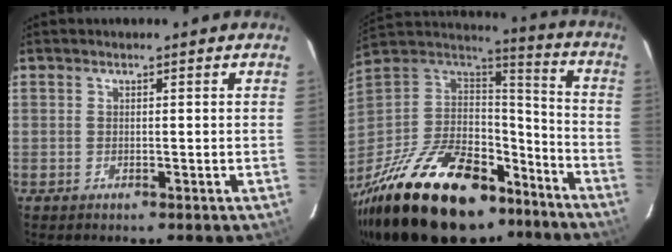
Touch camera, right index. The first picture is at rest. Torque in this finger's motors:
{"motor_torque": [2.14, 0.00, 1.05, 0.21]}